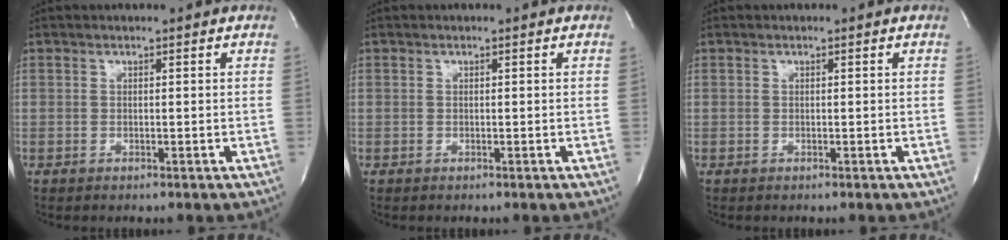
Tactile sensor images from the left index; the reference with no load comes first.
{"total": 0.0}
{"total": 0.0}